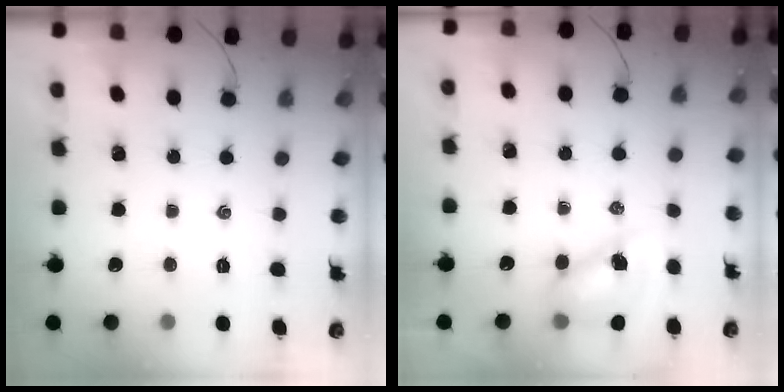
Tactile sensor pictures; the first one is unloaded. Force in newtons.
{"total": 8.1, "press": 8.0, "slide": 1.3}